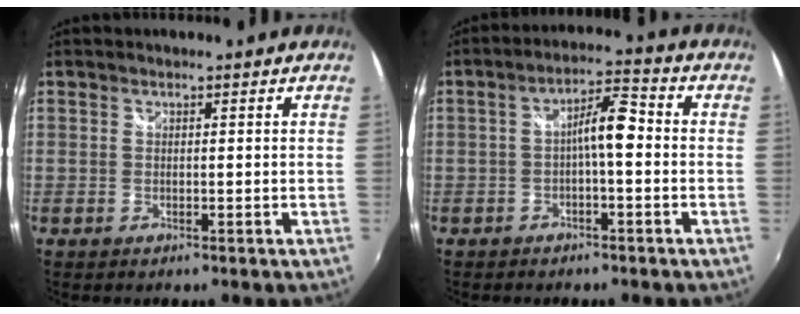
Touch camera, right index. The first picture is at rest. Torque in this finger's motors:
{"motor_torque": [0.93, -0.34, 0.16, 0.11]}